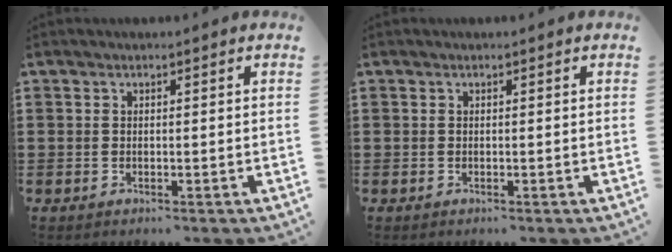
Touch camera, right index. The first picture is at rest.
{"total": 0.0}